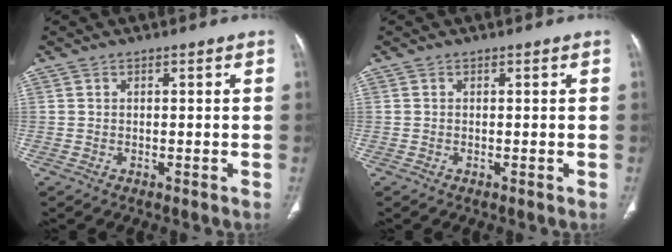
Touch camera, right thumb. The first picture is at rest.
{"total": 0.0}